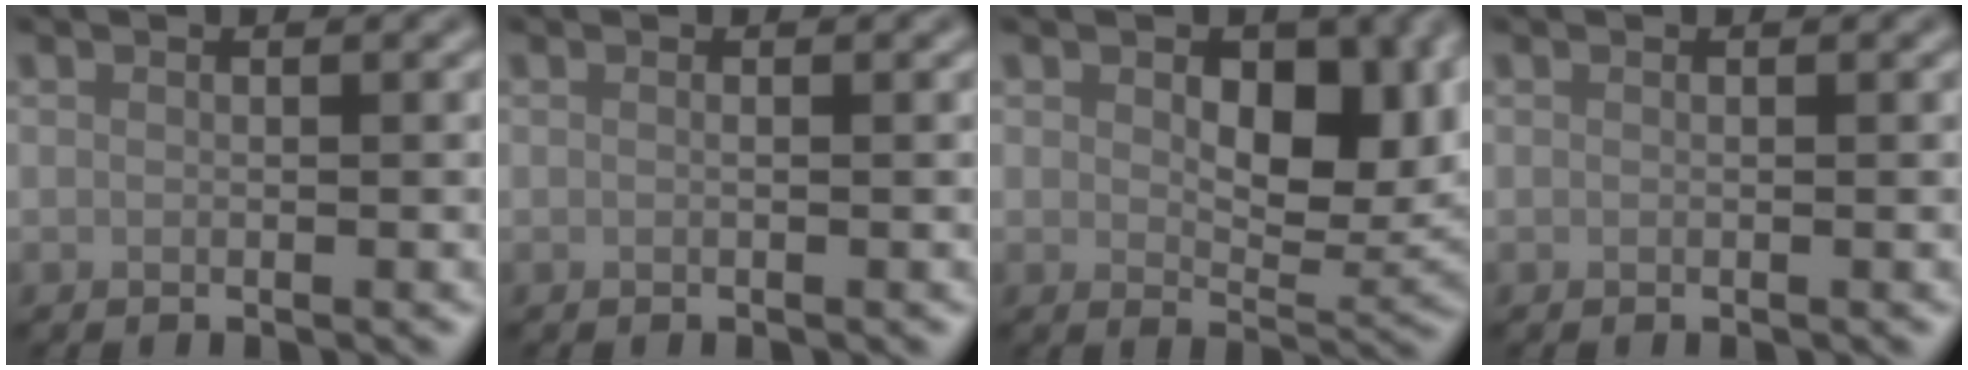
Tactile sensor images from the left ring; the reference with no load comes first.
{"total": 0.0}
{"total": 7.9, "force": [1.8, 4.6, 6.1], "torque": [-0.091, -0.011, 0.029]}
{"total": 0.0}